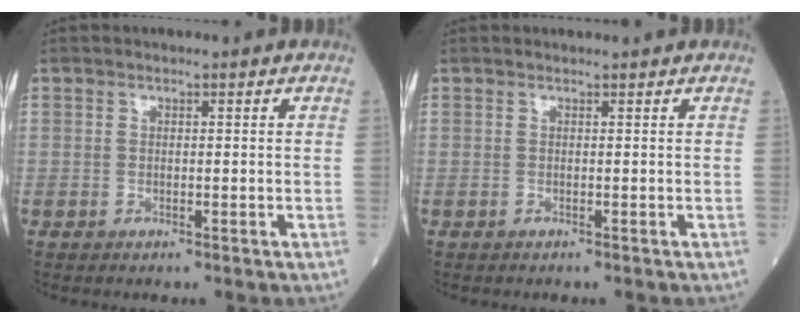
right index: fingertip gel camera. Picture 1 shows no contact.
{"total": 2.7, "force": [2.6, 0.2, 0.9], "torque": [-0.021, 0.024, 0.025]}